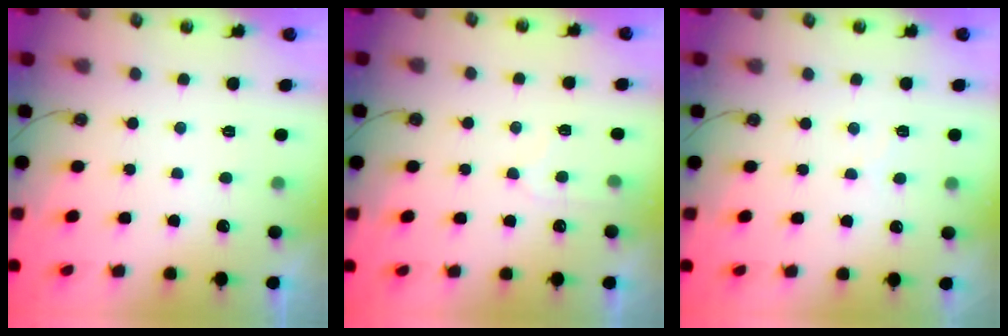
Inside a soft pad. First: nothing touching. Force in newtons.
{"total": 6.2, "press": 6.1, "slide": 0.6}
{"total": 4.3, "press": 4.3, "slide": 0.4}